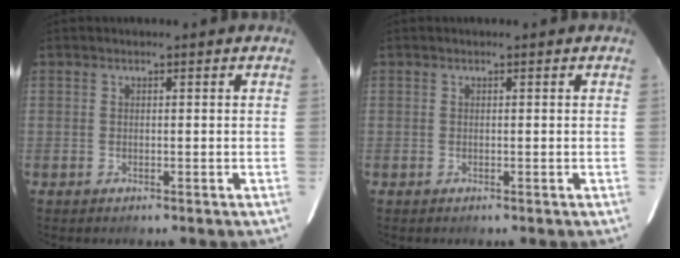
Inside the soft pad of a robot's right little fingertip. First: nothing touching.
{"total": 0.0}